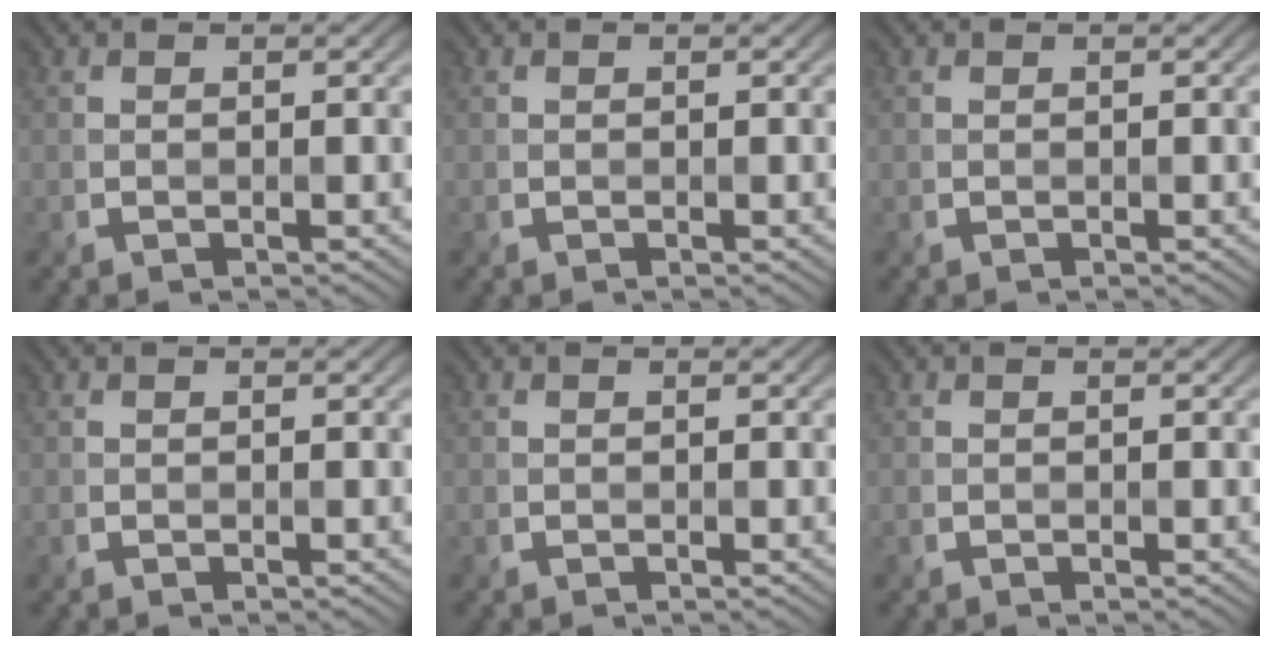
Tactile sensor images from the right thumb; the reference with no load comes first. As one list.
[{"total": 0.0}, {"total": 0.0}, {"total": 0.0}, {"total": 0.0}, {"total": 0.0}]